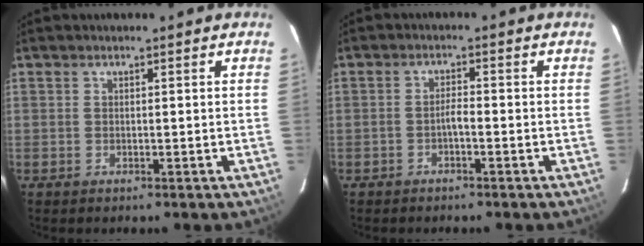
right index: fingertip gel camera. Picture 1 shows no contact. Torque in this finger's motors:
{"motor_torque": [0.39, -0.06, 0.29, 0.06]}